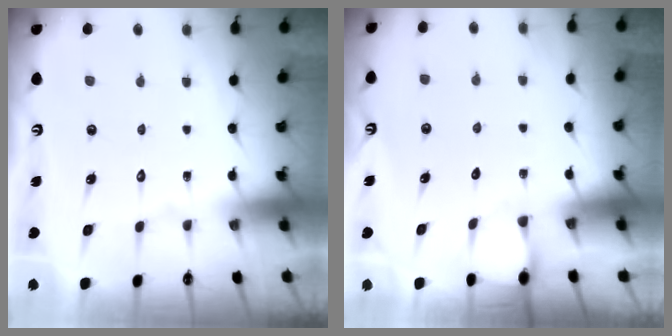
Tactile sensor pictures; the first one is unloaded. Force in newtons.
{"total": 2.0, "press": 2.0, "slide": 0.2}